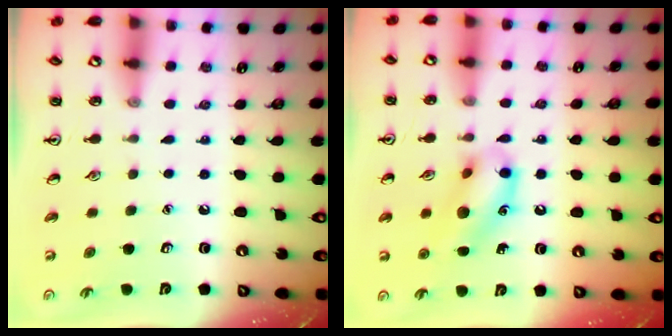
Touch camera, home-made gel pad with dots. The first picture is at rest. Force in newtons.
{"total": 12.7, "press": 12.6, "slide": 1.9}